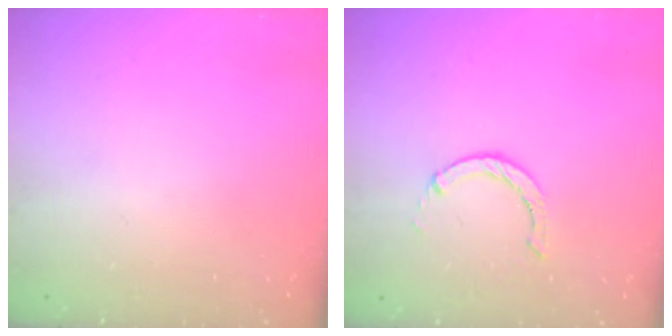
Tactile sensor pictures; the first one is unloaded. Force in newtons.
{"total": 0.0}